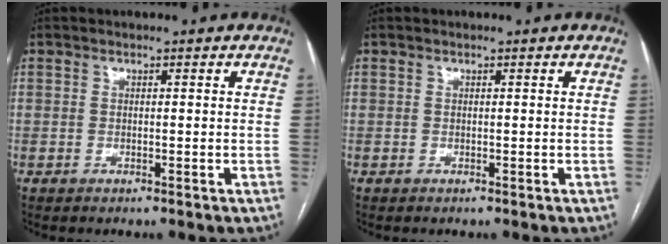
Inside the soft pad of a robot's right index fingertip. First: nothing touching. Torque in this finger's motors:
{"motor_torque": [0.00, 0.00, 0.02, 0.01]}